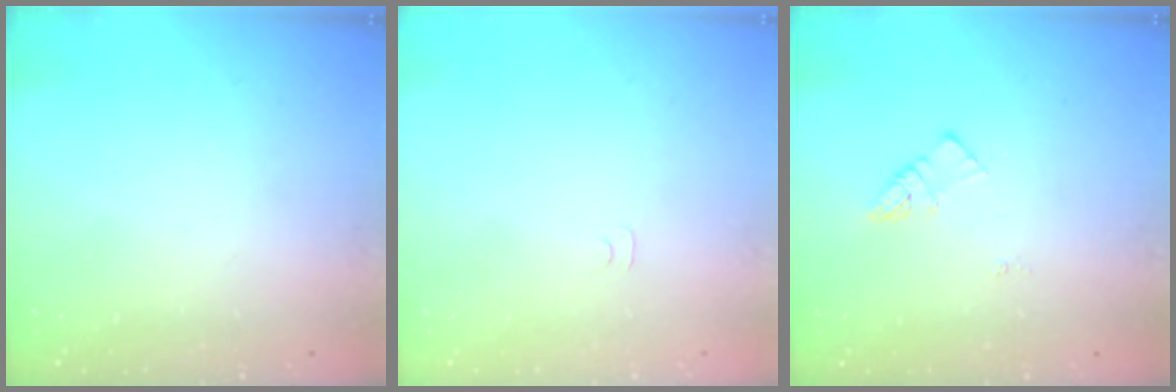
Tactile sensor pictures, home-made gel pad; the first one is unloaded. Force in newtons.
{"total": 3.7, "press": 3.7, "slide": 0.4}
{"total": 3.1, "press": 3.1, "slide": 0.3}